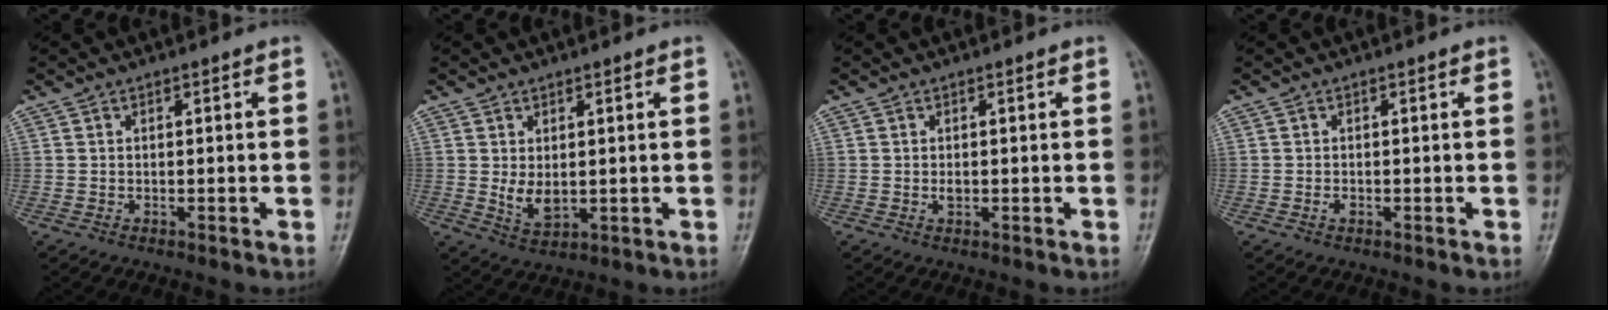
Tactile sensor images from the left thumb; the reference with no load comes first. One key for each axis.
{"total": 4.8, "fx": 0.6, "fy": 3.0, "fz": 3.7, "tx": -0.055, "ty": -0.016, "tz": 0.019}
{"total": 1.2, "fx": 0.0, "fy": 0.8, "fz": 0.9, "tx": -0.007, "ty": 0.000, "tz": 0.000}
{"total": 1.1, "fx": -0.3, "fy": 0.7, "fz": 0.7, "tx": -0.007, "ty": 0.000, "tz": -0.006}